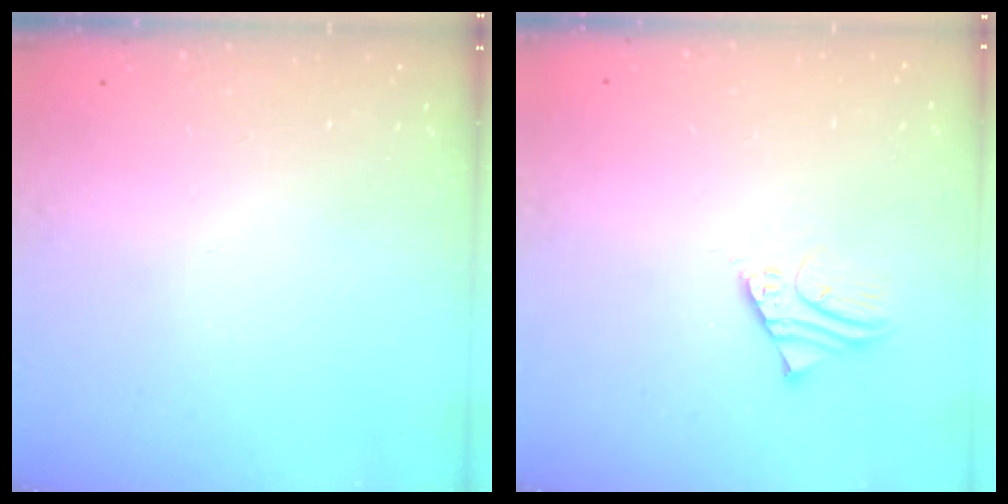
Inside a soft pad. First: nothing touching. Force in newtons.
{"total": 2.1, "press": 2.1, "slide": 0.1}